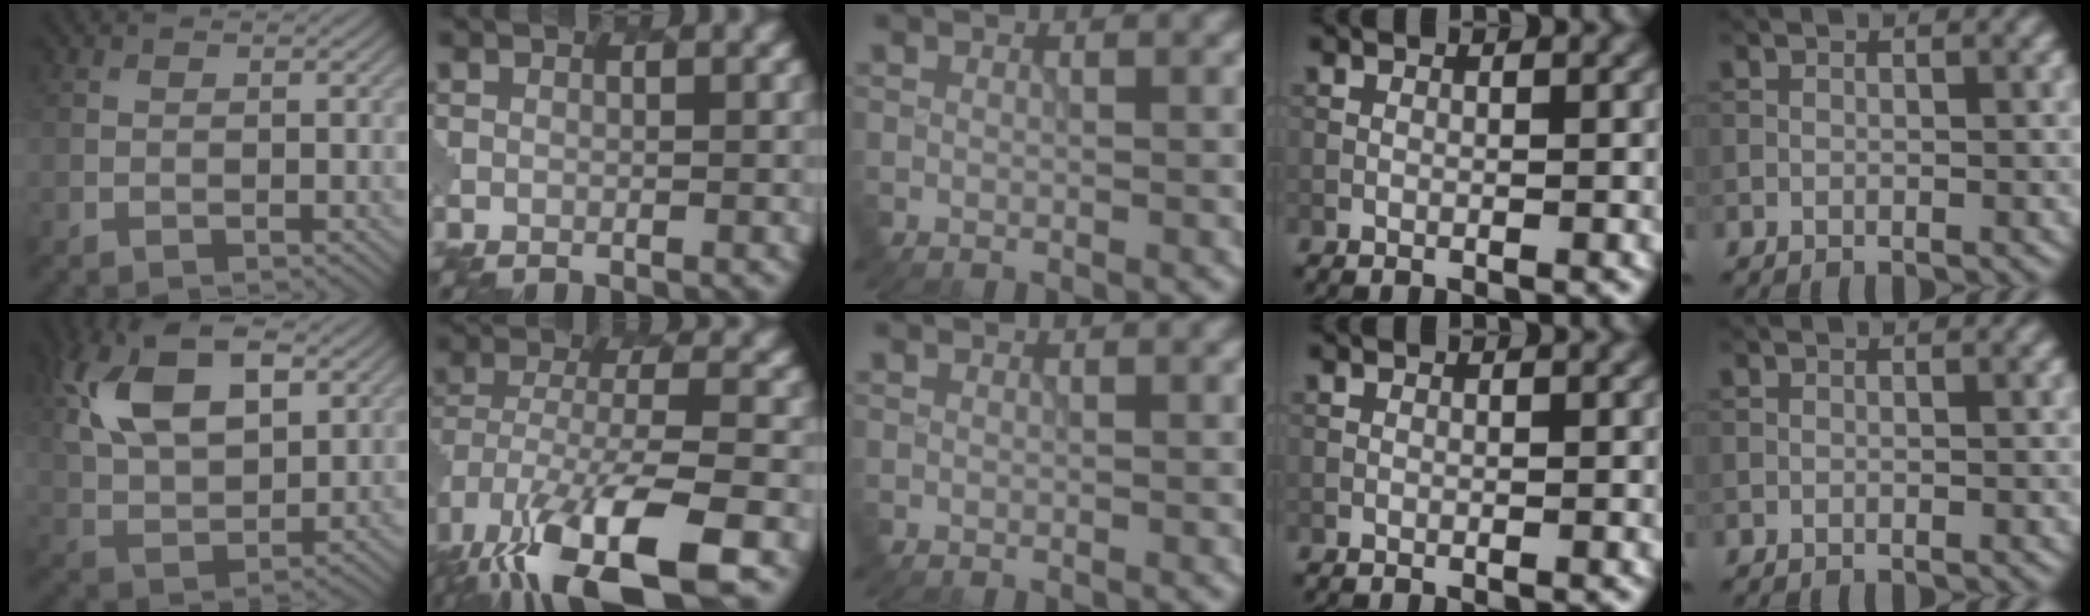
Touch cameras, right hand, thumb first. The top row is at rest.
{"thumb": {"total": 13.4, "force": [5.4, 6.9, 10.1], "torque": [-0.226, 0.015, 0.103]}, "index": {"total": 14.0, "force": [-8.4, 5.2, 9.9], "torque": [-0.227, -0.035, -0.128]}}